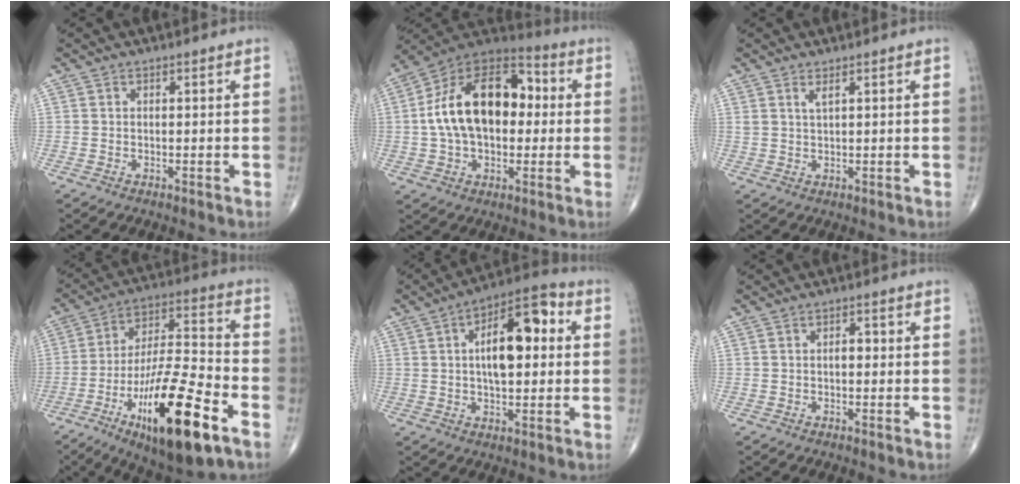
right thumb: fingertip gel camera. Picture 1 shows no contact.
{"total": 21.0, "force": [1.4, 12.8, 16.5], "torque": [-0.263, 0.034, 0.018]}
{"total": 1.6, "force": [1.0, 0.2, 1.2], "torque": [-0.026, -0.008, 0.024]}
{"total": 23.7, "force": [-11.0, 6.5, 19.9], "torque": [-0.353, 0.045, -0.181]}
{"total": 14.7, "force": [2.4, 6.7, 12.9], "torque": [-0.181, 0.021, 0.031]}
{"total": 1.4, "force": [-0.1, 0.8, 1.1], "torque": [-0.012, 0.002, -0.005]}